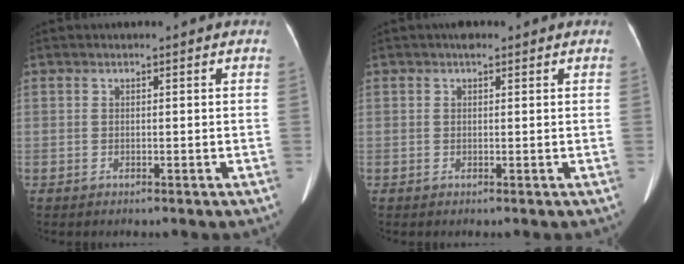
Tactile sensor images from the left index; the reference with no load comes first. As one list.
[{"total": 1.3, "force": [0.9, 0.6, 0.7], "torque": [-0.013, 0.010, 0.011]}]